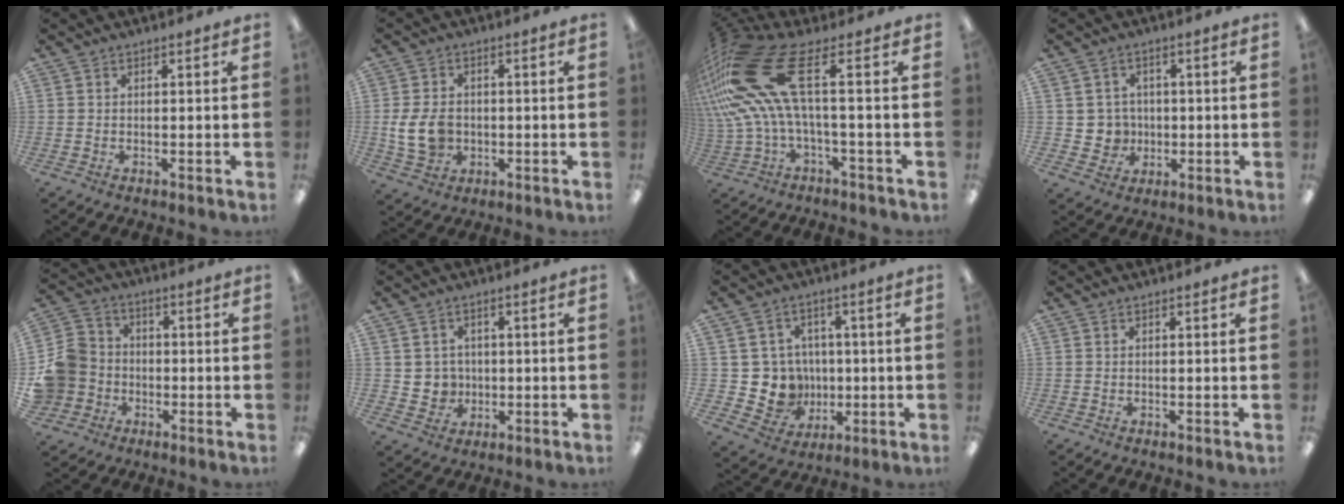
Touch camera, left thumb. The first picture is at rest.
{"total": 8.9, "force": [-0.9, 6.6, 5.9], "torque": [-0.135, 0.010, -0.013]}
{"total": 17.5, "force": [3.8, 6.5, 15.8], "torque": [-0.344, -0.038, 0.064]}
{"total": 5.2, "force": [0.1, 5.1, 0.9], "torque": [-0.015, 0.006, 0.005]}
{"total": 10.6, "force": [-2.7, 9.8, 3.2], "torque": [-0.083, 0.039, -0.044]}
{"total": 4.8, "force": [0.5, 4.7, 1.1], "torque": [-0.018, 0.006, 0.011]}
{"total": 9.3, "force": [1.0, 9.0, 1.8], "torque": [-0.048, -0.004, 0.033]}
{"total": 0.0}